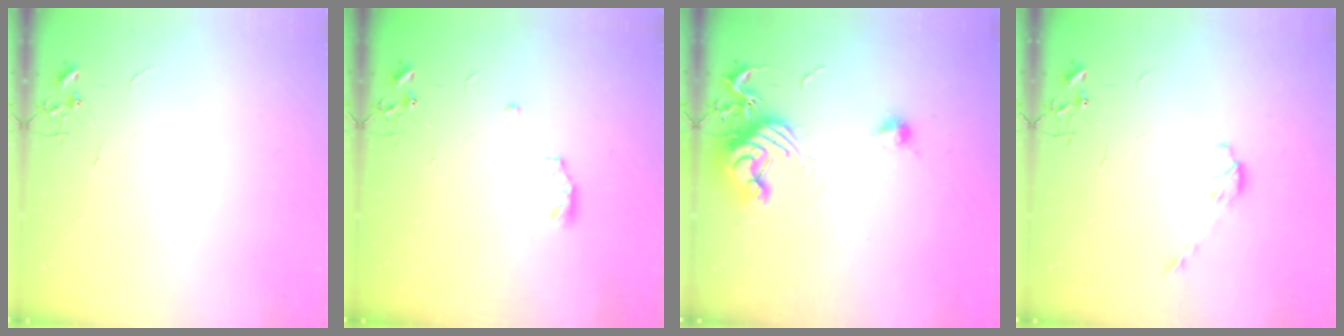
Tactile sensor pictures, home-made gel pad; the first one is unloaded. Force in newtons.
{"total": 4.6, "press": 4.6, "slide": 0.7}
{"total": 14.2, "press": 14.2, "slide": 0.8}
{"total": 4.6, "press": 4.6, "slide": 0.5}